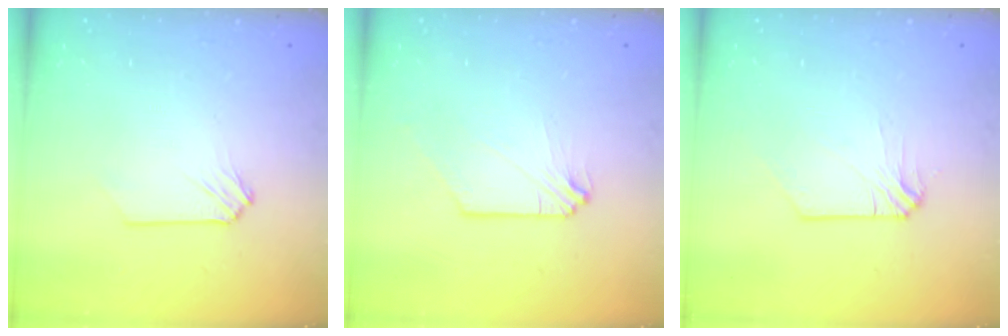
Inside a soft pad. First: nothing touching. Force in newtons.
{"total": 0.0}
{"total": 0.0}